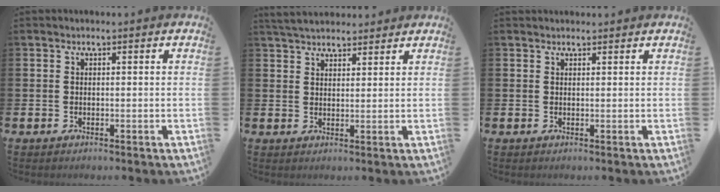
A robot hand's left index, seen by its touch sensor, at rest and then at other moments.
{"total": 4.0, "force": [3.9, 1.0, 0.5], "torque": [-0.016, -0.013, 0.071]}
{"total": 0.9, "force": [0.9, 0.3, 0.0], "torque": [0.011, -0.001, 0.014]}